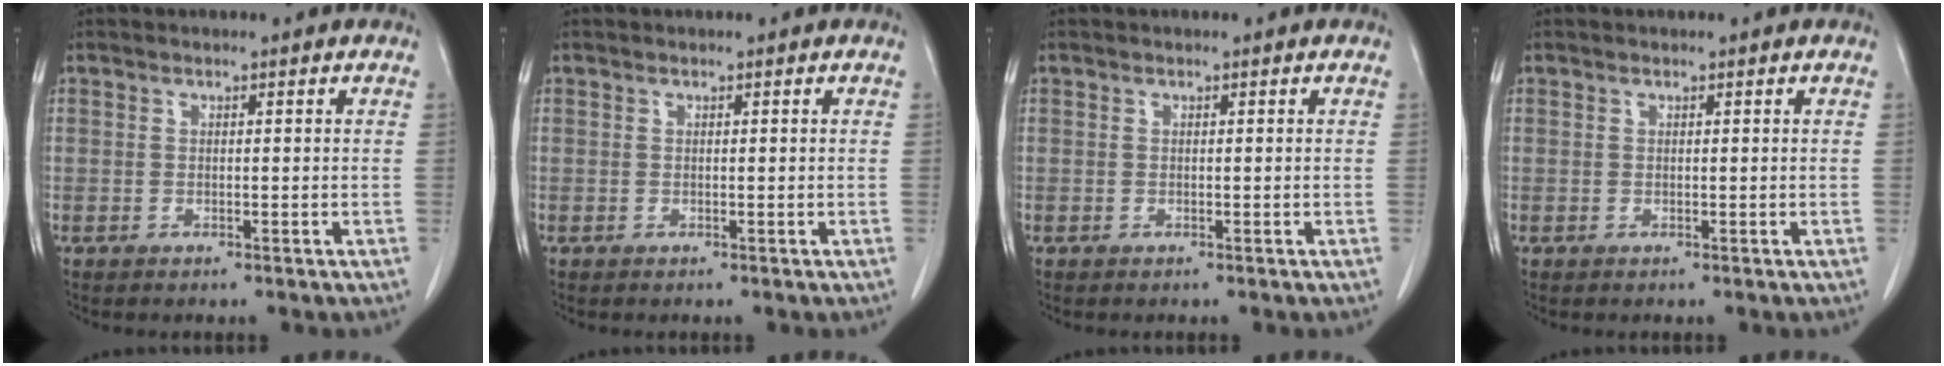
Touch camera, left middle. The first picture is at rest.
{"total": 0.0}
{"total": 0.0}
{"total": 0.0}